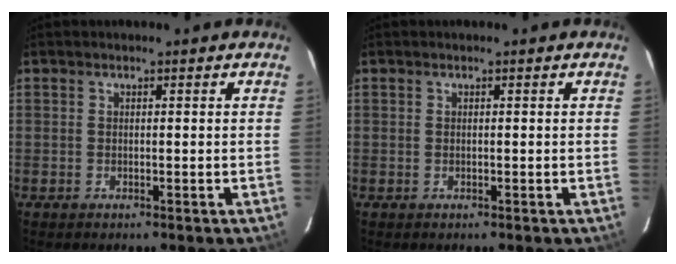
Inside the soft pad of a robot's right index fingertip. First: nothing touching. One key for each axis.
{"total": 0.0}